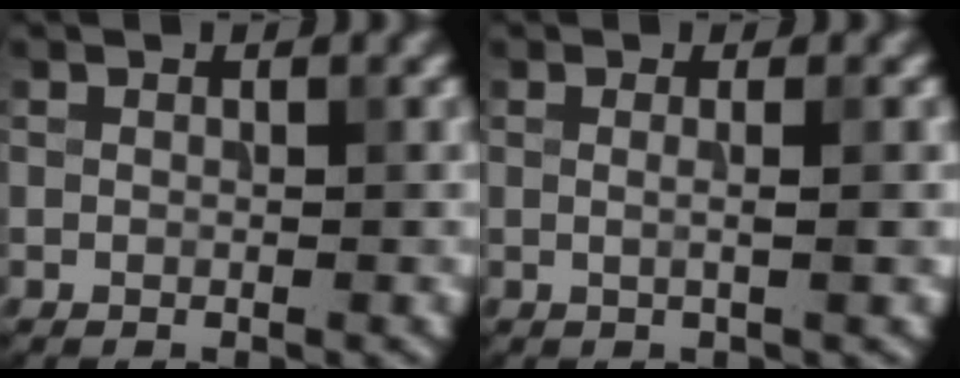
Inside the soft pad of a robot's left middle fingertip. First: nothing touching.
{"total": 1.6, "force": [0.1, 0.2, 1.6], "torque": [-0.025, 0.000, -0.006]}